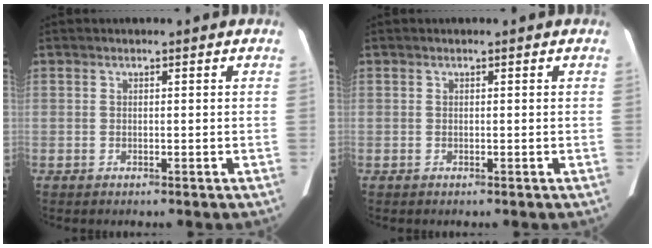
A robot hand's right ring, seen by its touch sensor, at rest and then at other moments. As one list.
[{"total": 0.0}]